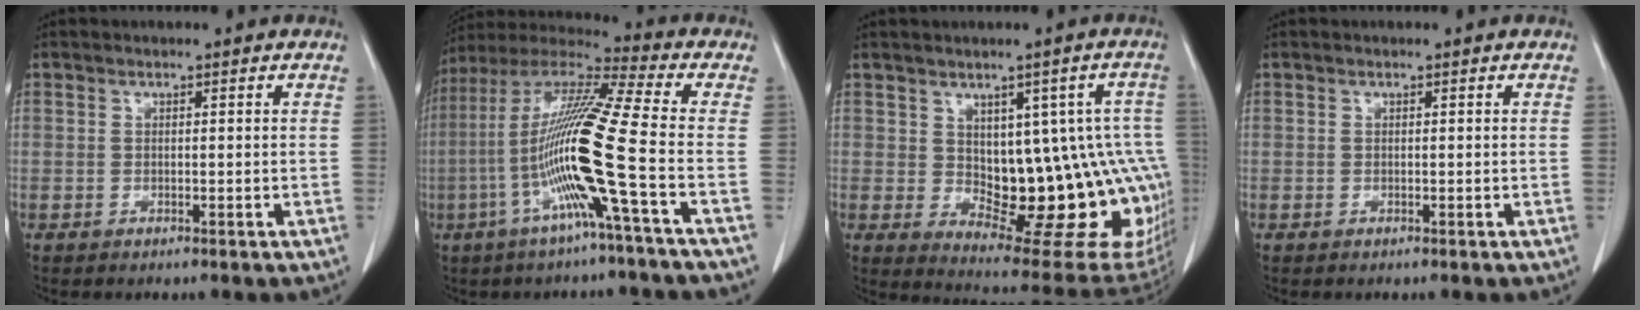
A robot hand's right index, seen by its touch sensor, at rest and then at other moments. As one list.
[{"total": 16.8, "force": [-4.6, -1.7, 16.0], "torque": [-0.315, -0.004, -0.102]}, {"total": 18.7, "force": [-0.9, 7.8, 17.0], "torque": [-0.136, 0.020, 0.016]}, {"total": 0.0}]